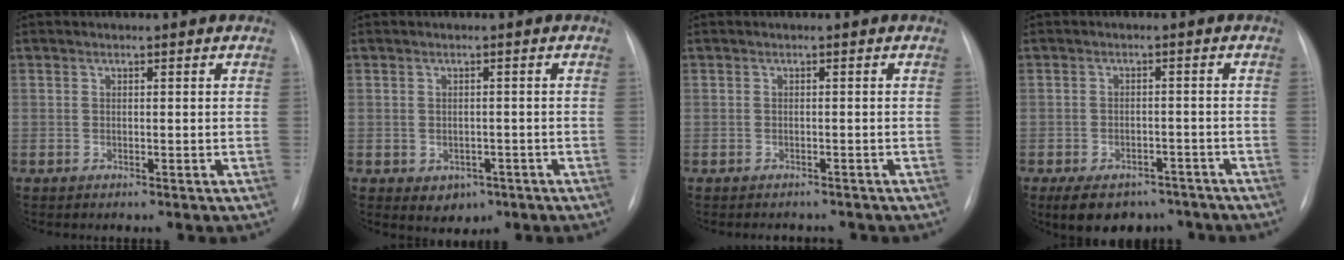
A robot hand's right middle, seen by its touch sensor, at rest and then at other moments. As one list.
[{"total": 3.2, "force": [-1.4, 2.5, 1.4], "torque": [-0.012, 0.003, -0.004]}, {"total": 3.1, "force": [-2.8, 1.2, 0.5], "torque": [-0.002, 0.000, -0.032]}, {"total": 9.7, "force": [-7.4, 5.1, 3.8], "torque": [-0.051, 0.005, -0.103]}]